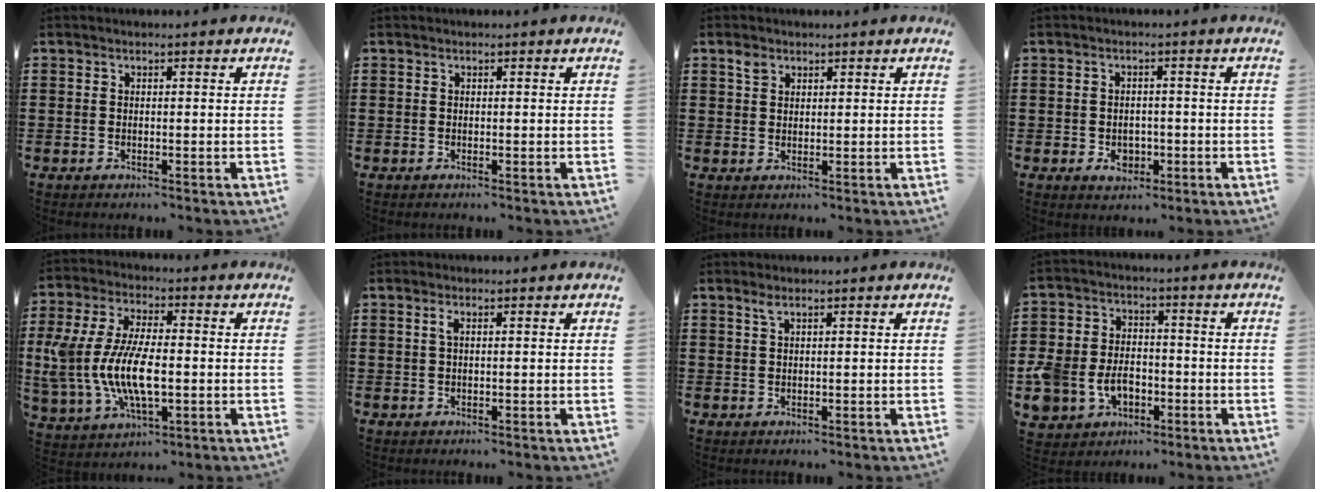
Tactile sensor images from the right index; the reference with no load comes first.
{"total": 0.0}
{"total": 1.8, "force": [1.2, 1.1, 0.6], "torque": [-0.016, 0.002, 0.025]}
{"total": 2.9, "force": [-0.9, 2.1, 1.8], "torque": [-0.037, 0.000, -0.017]}
{"total": 11.5, "force": [-1.4, 5.4, 10.1], "torque": [-0.238, -0.014, -0.030]}
{"total": 1.1, "force": [0.3, 0.2, 1.1], "torque": [-0.022, 0.003, 0.005]}
{"total": 1.1, "force": [0.7, 0.2, 0.8], "torque": [-0.017, 0.002, 0.013]}
{"total": 7.7, "force": [-2.3, 6.2, 3.9], "torque": [-0.111, 0.013, -0.042]}